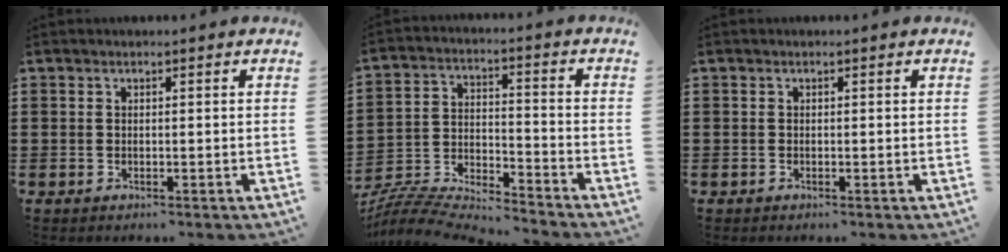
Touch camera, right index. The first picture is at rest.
{"total": 5.9, "force": [-5.7, 0.6, 1.0], "torque": [-0.034, -0.009, -0.121]}
{"total": 0.0}